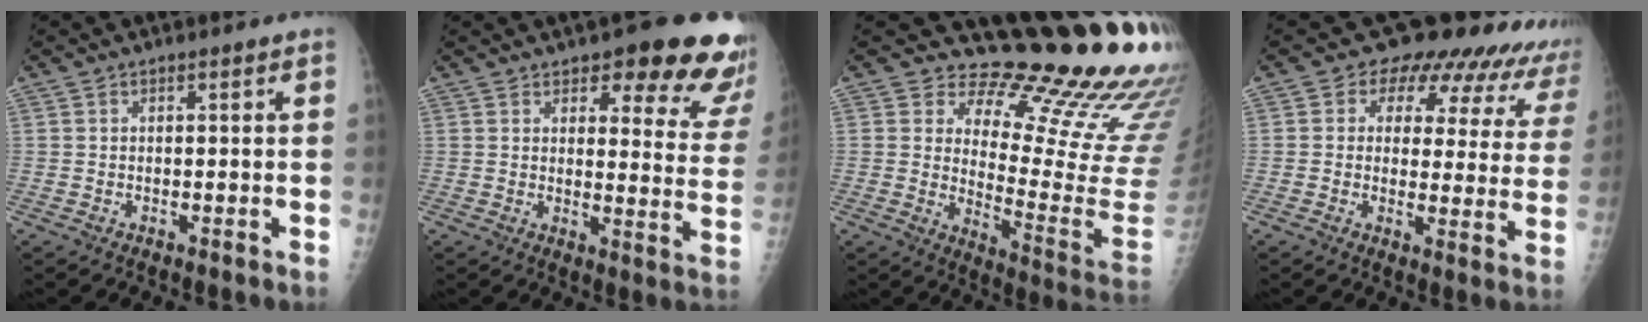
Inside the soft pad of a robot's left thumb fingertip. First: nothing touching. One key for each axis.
{"total": 17.1, "fx": 12.3, "fy": 6.0, "fz": 10.3, "tx": -0.072, "ty": -0.068, "tz": 0.132}
{"total": 21.9, "fx": 17.9, "fy": 5.7, "fz": 11.2, "tx": -0.106, "ty": -0.172, "tz": 0.225}
{"total": 16.9, "fx": 13.6, "fy": 8.0, "fz": 6.1, "tx": -0.025, "ty": -0.063, "tz": 0.134}